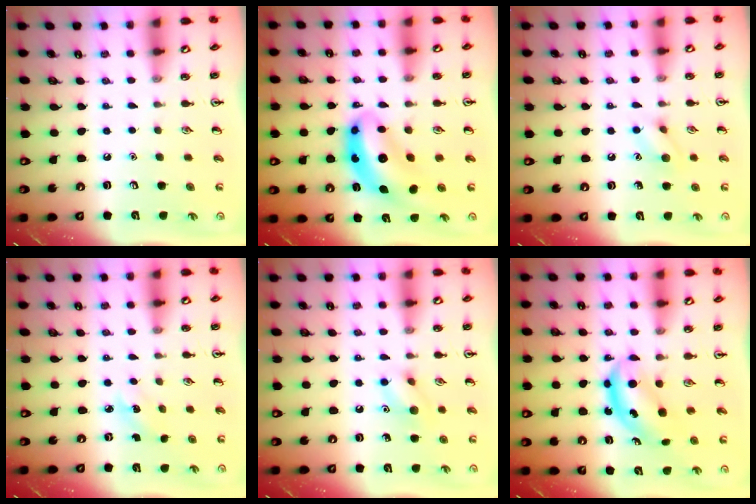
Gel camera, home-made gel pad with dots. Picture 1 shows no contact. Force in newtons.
{"total": 9.6, "press": 9.0, "slide": 3.3}
{"total": 7.0, "press": 7.0, "slide": 0.7}
{"total": 2.5, "press": 2.4, "slide": 0.9}
{"total": 8.1, "press": 8.1, "slide": 0.5}
{"total": 5.0, "press": 5.0, "slide": 0.6}